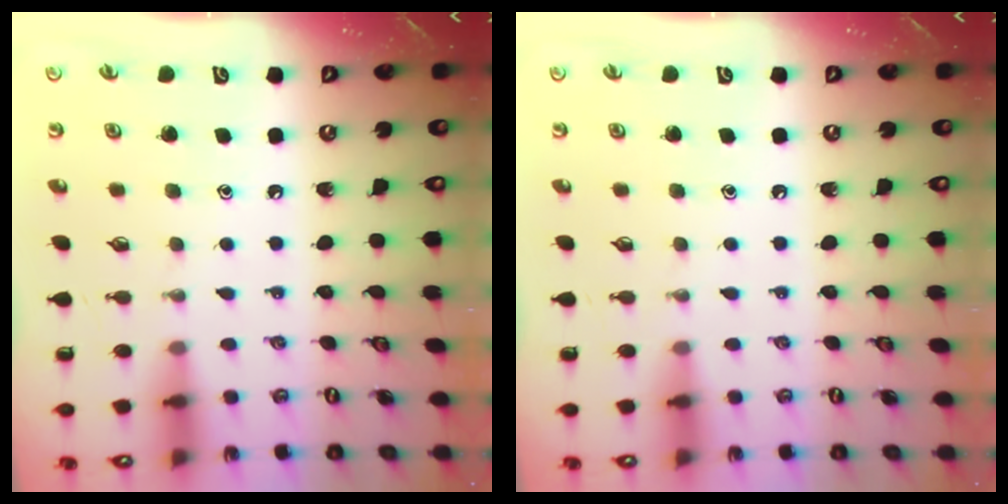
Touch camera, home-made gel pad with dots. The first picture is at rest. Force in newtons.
{"total": 0.0}